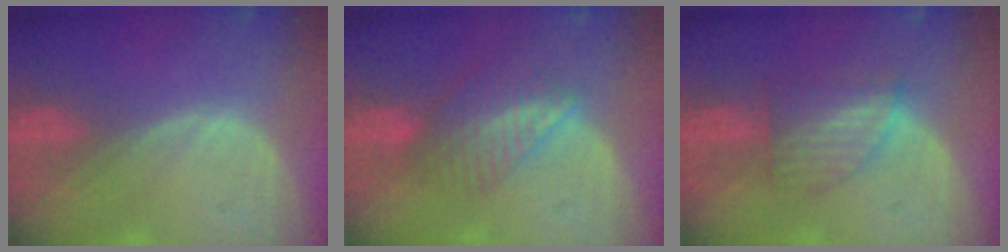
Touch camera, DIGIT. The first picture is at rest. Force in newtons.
{"total": 6.7, "press": 5.8, "slide": 3.4}
{"total": 6.3, "press": 5.6, "slide": 2.9}